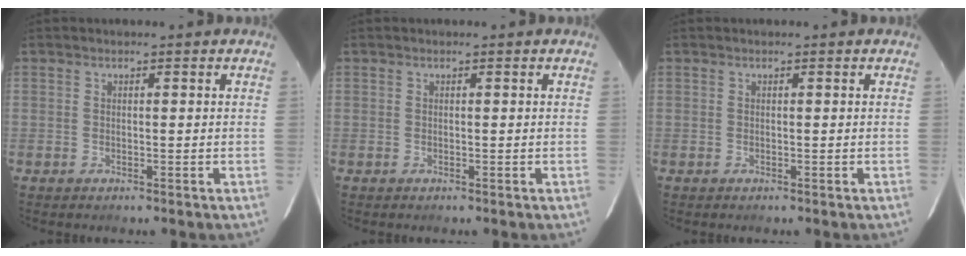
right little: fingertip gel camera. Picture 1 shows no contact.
{"total": 0.0}
{"total": 0.0}